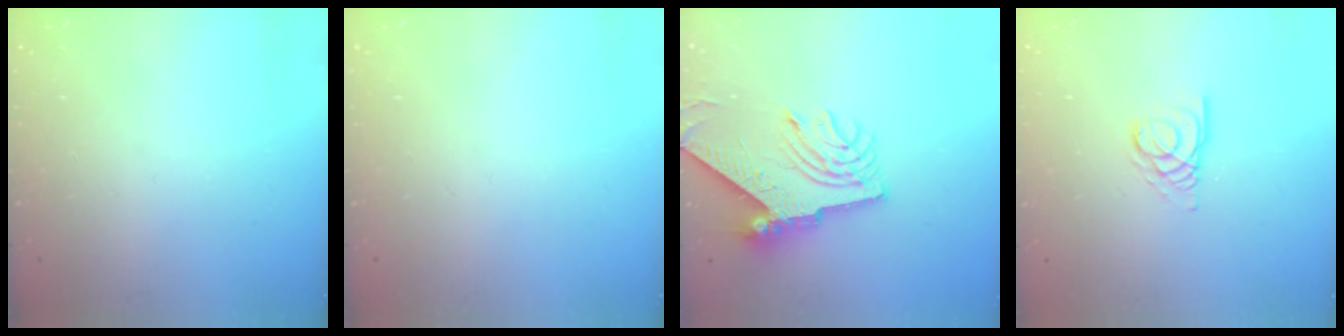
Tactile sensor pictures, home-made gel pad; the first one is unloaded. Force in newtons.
{"total": 0.0}
{"total": 12.3, "press": 12.2, "slide": 1.2}
{"total": 4.1, "press": 4.1, "slide": 0.4}